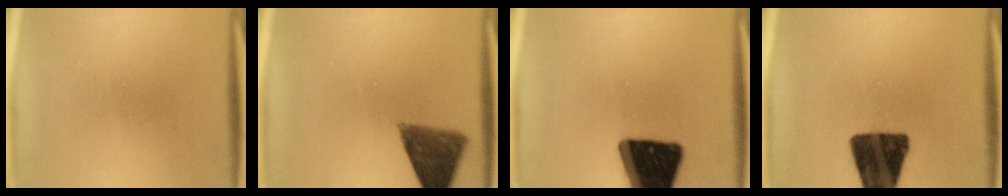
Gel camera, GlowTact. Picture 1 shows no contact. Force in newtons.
{"total": 8.2}
{"total": 20.1}
{"total": 15.1}